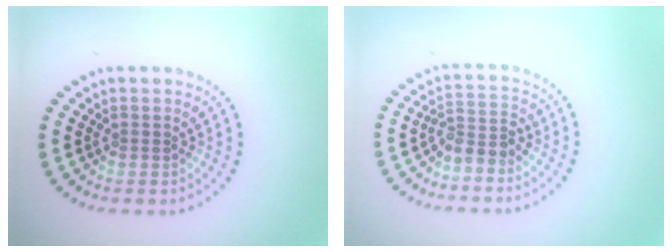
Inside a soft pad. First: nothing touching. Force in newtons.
{"total": 2.3, "press": 1.8, "slide": 1.4}